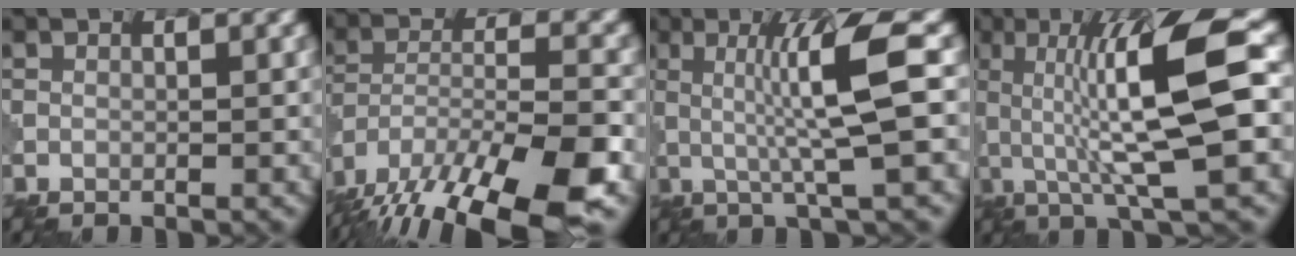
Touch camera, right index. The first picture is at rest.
{"total": 15.7, "force": [-11.9, 5.1, 8.9], "torque": [-0.195, -0.032, -0.178]}
{"total": 5.9, "force": [0.2, 0.3, 5.9], "torque": [-0.111, 0.009, 0.012]}
{"total": 9.5, "force": [0.5, 1.6, 9.3], "torque": [-0.151, 0.005, 0.017]}